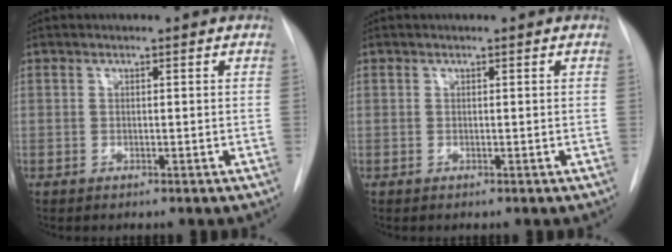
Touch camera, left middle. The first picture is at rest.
{"total": 0.0}